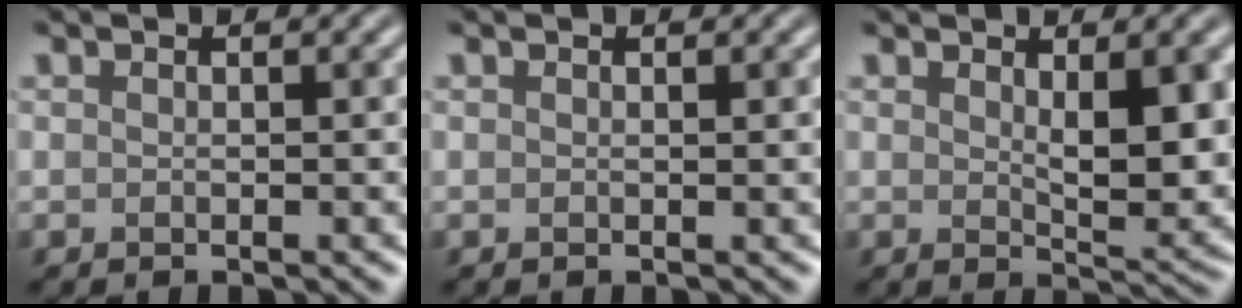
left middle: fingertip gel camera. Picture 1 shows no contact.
{"total": 0.0}
{"total": 5.1, "force": [1.2, 1.7, 4.6], "torque": [-0.070, -0.007, 0.025]}